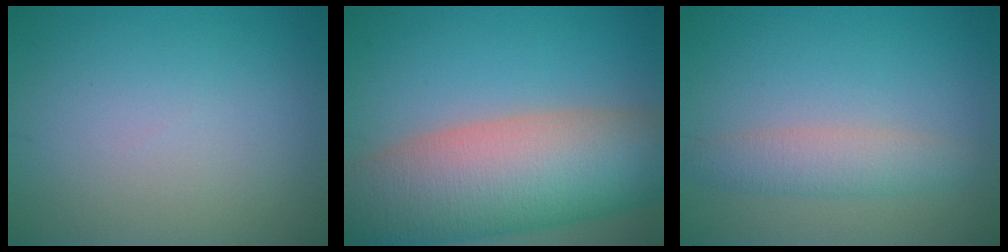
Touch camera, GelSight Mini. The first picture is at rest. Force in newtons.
{"total": 14.1, "press": 14.1, "slide": 0.7}
{"total": 3.0, "press": 3.0, "slide": 0.0}